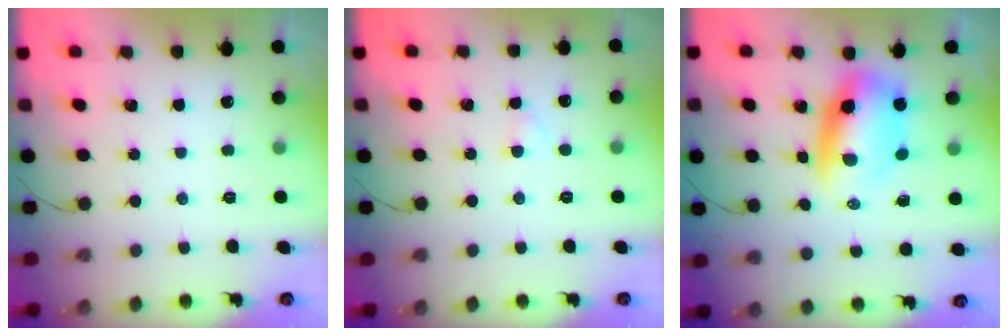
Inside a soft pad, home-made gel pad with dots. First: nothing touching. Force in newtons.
{"total": 1.6, "press": 1.4, "slide": 0.7}
{"total": 8.6, "press": 8.3, "slide": 2.2}